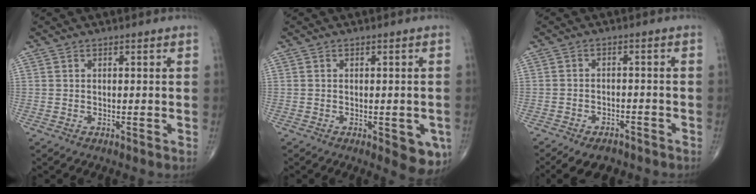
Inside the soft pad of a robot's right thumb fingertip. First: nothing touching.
{"total": 6.1, "force": [-2.1, 2.6, 5.1], "torque": [-0.040, -0.006, -0.022]}
{"total": 7.5, "force": [-5.8, 3.7, 2.9], "torque": [-0.032, 0.022, -0.083]}